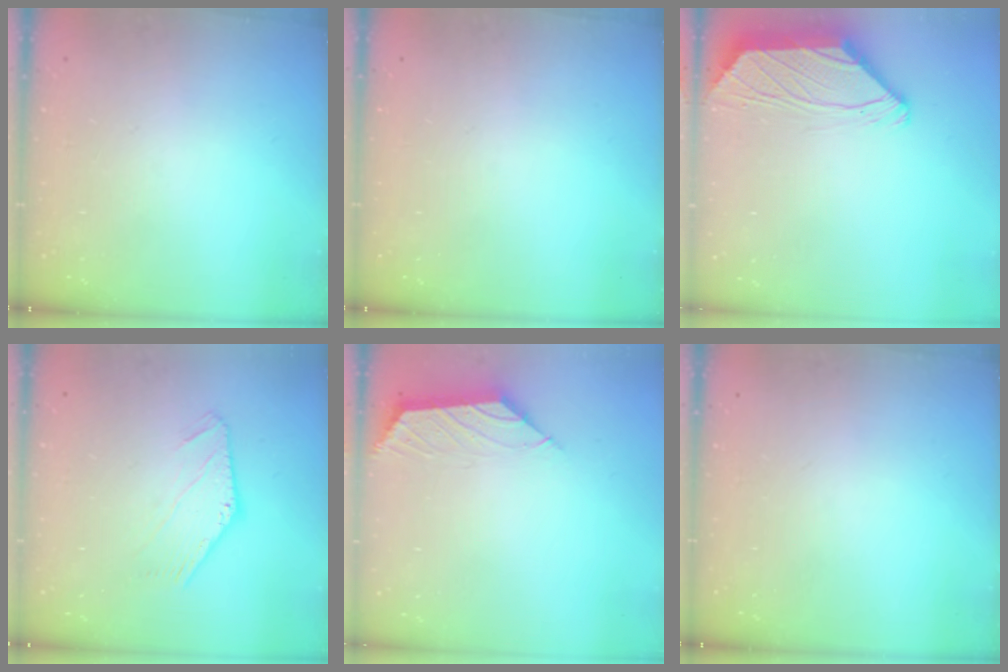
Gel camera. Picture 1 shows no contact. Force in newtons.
{"total": 0.0}
{"total": 1.6, "press": 1.5, "slide": 0.6}
{"total": 1.1, "press": 1.1, "slide": 0.2}
{"total": 2.4, "press": 2.3, "slide": 0.6}
{"total": 0.0}